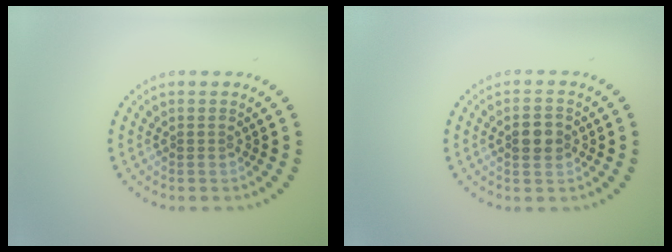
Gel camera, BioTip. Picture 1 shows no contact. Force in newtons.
{"total": 2.8, "press": 2.8, "slide": 0.1}